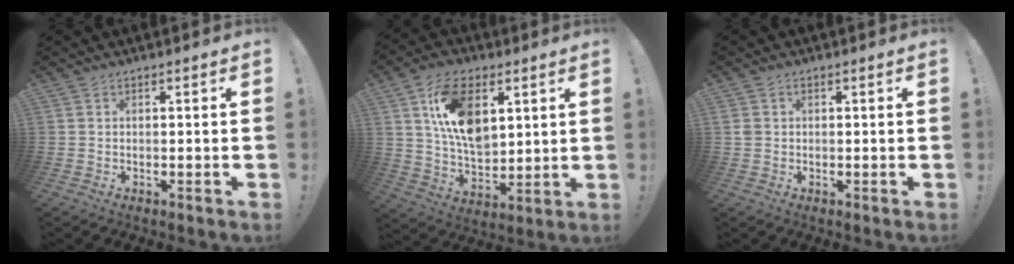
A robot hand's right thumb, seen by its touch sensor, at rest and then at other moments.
{"total": 16.4, "force": [6.3, 10.1, 11.3], "torque": [-0.197, -0.013, 0.117]}
{"total": 1.2, "force": [0.0, 1.0, 0.6], "torque": [-0.013, 0.004, 0.000]}